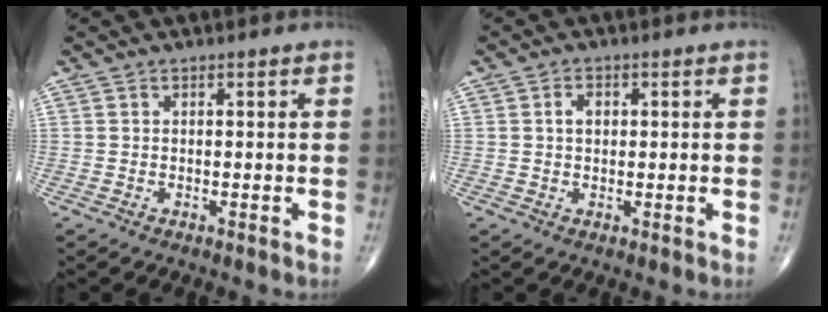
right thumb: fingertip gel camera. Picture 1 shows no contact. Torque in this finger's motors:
{"motor_torque": [0.44, 0.76, 0.48, 0.17, -0.01]}